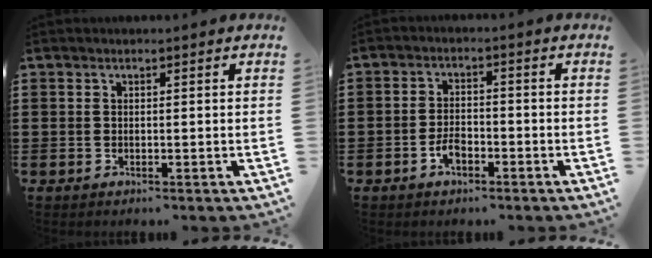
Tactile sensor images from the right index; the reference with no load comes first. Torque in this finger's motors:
{"motor_torque": [2.14, 0.00, 0.02, -0.06]}